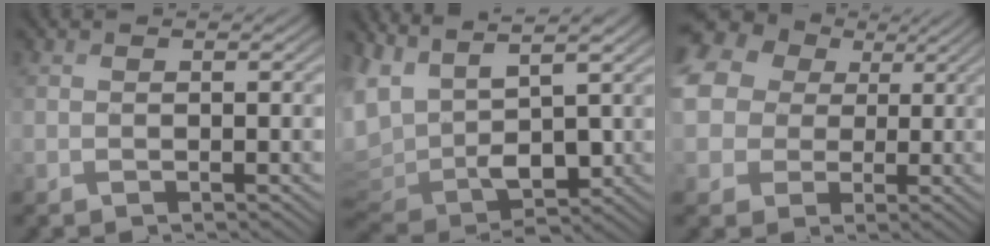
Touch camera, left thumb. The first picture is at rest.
{"total": 8.9, "force": [3.8, 4.7, 6.5], "torque": [-0.178, -0.011, 0.079]}
{"total": 17.7, "force": [4.5, 14.7, 8.7], "torque": [-0.267, 0.021, 0.060]}